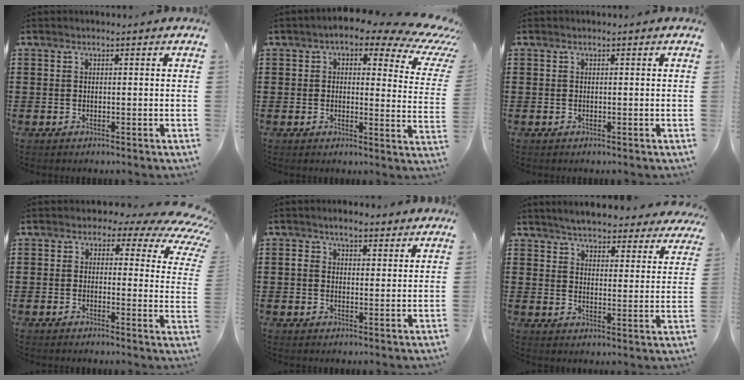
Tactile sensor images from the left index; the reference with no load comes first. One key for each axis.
{"total": 5.5, "fx": 3.5, "fy": 2.7, "fz": 3.4, "tx": -0.057, "ty": -0.017, "tz": 0.051}
{"total": 0.0}
{"total": 4.1, "fx": 2.5, "fy": 2.6, "fz": 2.0, "tx": -0.042, "ty": -0.017, "tz": 0.035}
{"total": 3.8, "fx": 2.5, "fy": 1.9, "fz": 2.1, "tx": -0.049, "ty": 0.011, "tz": 0.045}
{"total": 4.6, "fx": 4.6, "fy": 0.2, "fz": 0.5, "tx": -0.034, "ty": -0.030, "tz": 0.077}